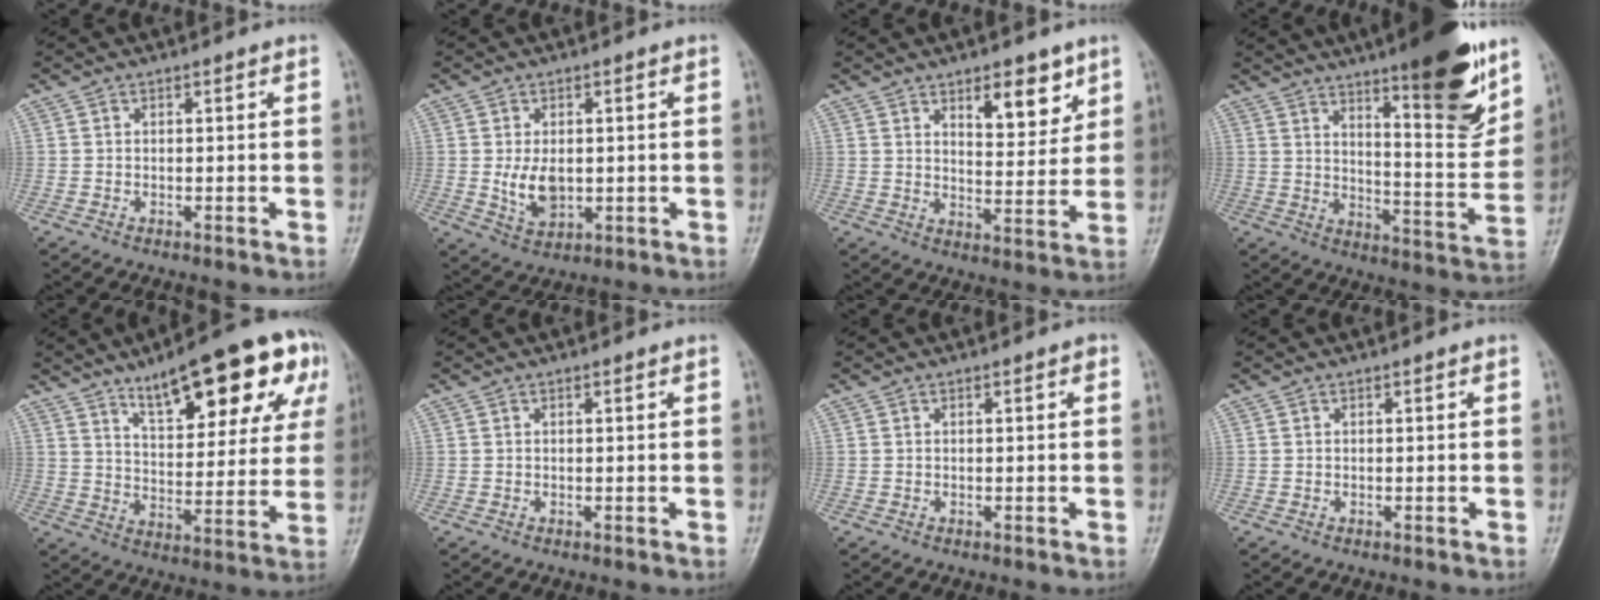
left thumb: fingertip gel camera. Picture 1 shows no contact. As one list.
[{"total": 5.8, "force": [0.0, 3.8, 4.4], "torque": [-0.067, -0.012, 0.009]}, {"total": 9.2, "force": [5.3, 4.1, 6.4], "torque": [-0.060, -0.036, 0.081]}, {"total": 18.4, "force": [11.8, 3.9, 13.6], "torque": [-0.156, -0.076, 0.181]}, {"total": 21.7, "force": [11.8, 7.4, 16.6], "torque": [-0.192, -0.025, 0.174]}, {"total": 0.0}, {"total": 0.7, "force": [0.2, 0.3, 0.6], "torque": [-0.007, 0.001, 0.002]}, {"total": 0.0}]